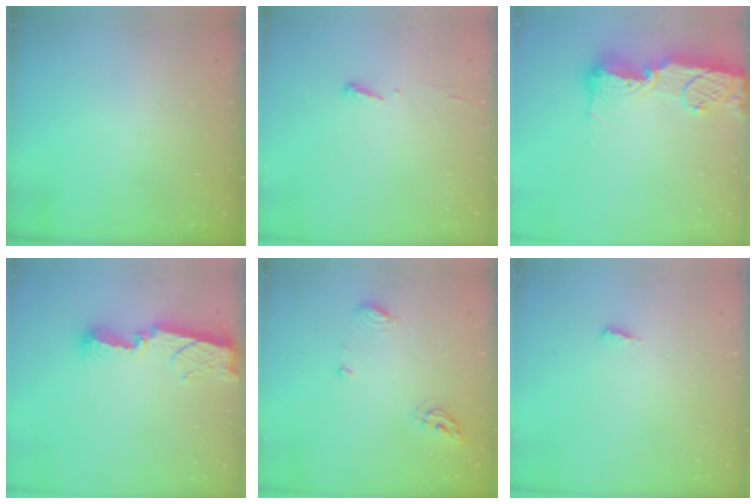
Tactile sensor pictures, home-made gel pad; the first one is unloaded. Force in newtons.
{"total": 2.9, "press": 2.9, "slide": 0.4}
{"total": 17.3, "press": 17.2, "slide": 1.5}
{"total": 9.8, "press": 9.8, "slide": 0.5}
{"total": 6.9, "press": 6.8, "slide": 0.9}
{"total": 7.7, "press": 4.9, "slide": 5.9}